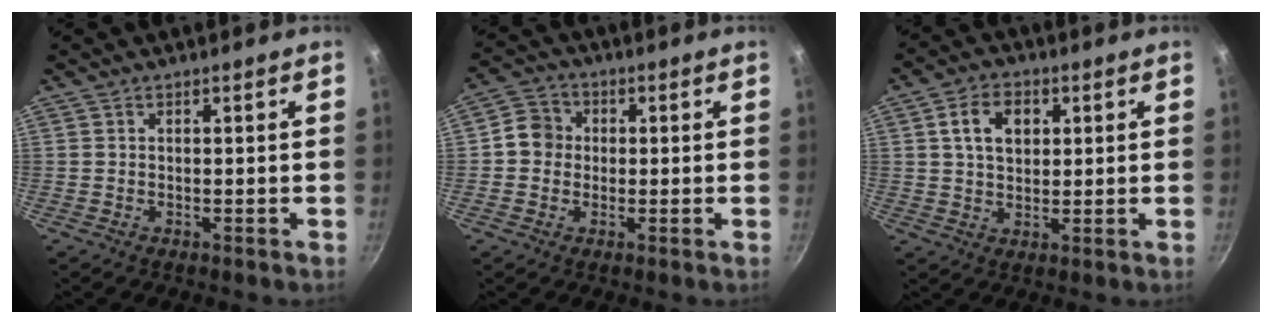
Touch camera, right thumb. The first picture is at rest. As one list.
[{"total": 5.8, "force": [0.0, 5.3, 2.2], "torque": [-0.010, 0.013, -0.017]}, {"total": 7.7, "force": [2.2, 5.4, 5.0], "torque": [-0.068, 0.004, 0.034]}]